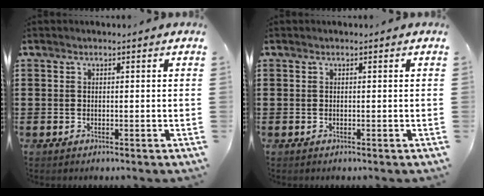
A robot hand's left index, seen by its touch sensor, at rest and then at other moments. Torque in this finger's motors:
{"motor_torque": [-0.02, -0.02, 0.00, 0.00]}